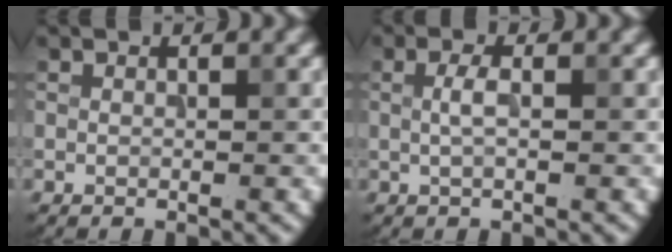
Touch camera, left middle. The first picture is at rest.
{"total": 1.6, "force": [0.1, 0.4, 1.5], "torque": [-0.031, 0.004, 0.002]}